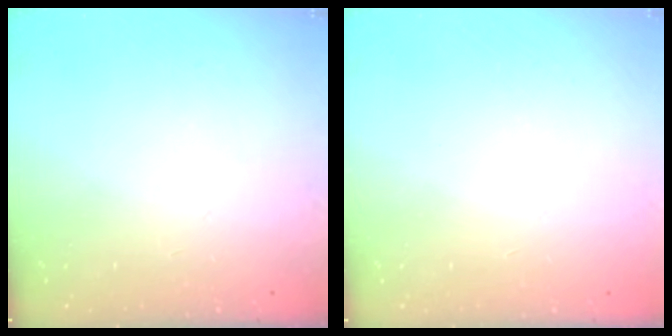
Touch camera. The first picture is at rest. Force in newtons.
{"total": 1.5, "press": 1.5, "slide": 0.1}